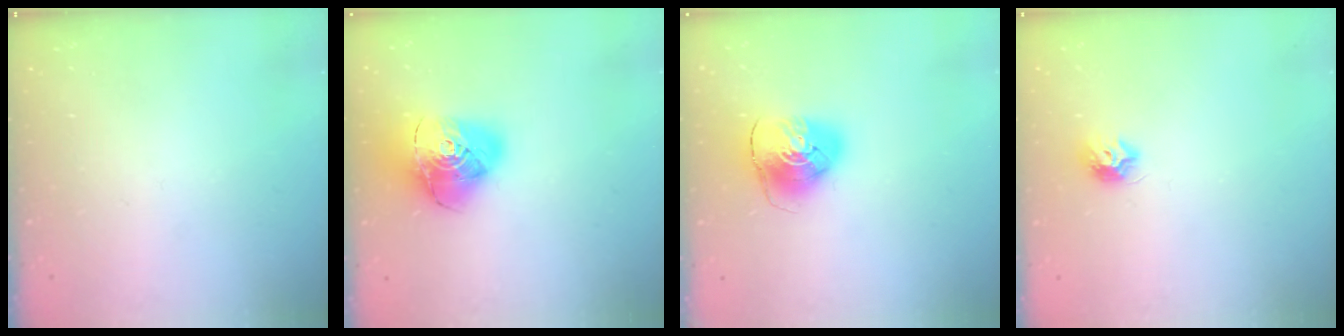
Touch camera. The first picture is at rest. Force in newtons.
{"total": 17.5, "press": 17.3, "slide": 2.1}
{"total": 9.7, "press": 9.6, "slide": 1.4}
{"total": 7.4, "press": 7.4, "slide": 0.2}